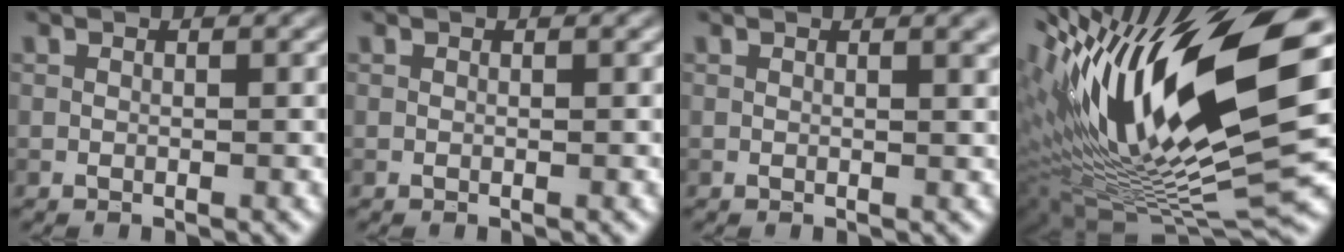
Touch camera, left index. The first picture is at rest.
{"total": 0.0}
{"total": 2.4, "force": [1.3, 1.0, 1.8], "torque": [-0.005, 0.009, 0.010]}
{"total": 17.1, "force": [3.2, 5.6, 15.8], "torque": [-0.287, 0.008, 0.054]}